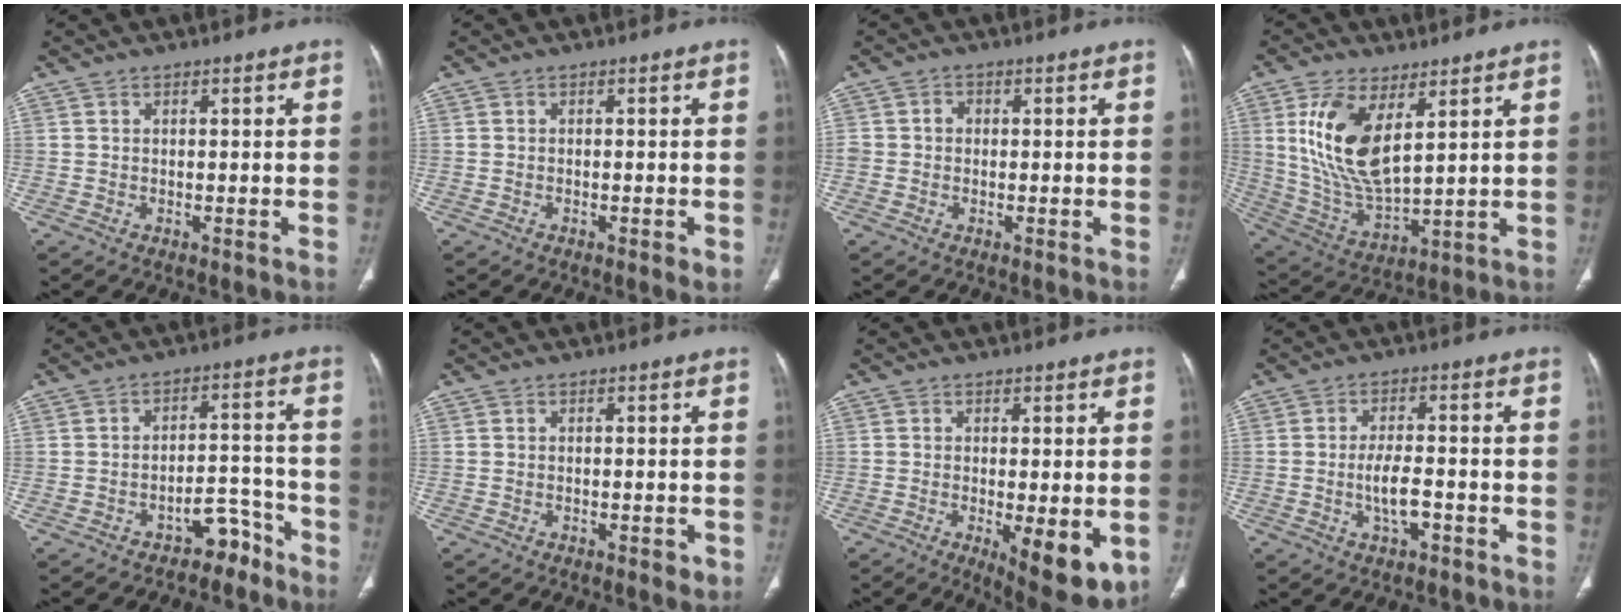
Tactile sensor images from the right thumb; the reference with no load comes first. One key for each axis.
{"total": 1.2, "fx": -0.5, "fy": 0.4, "fz": 1.0, "tx": -0.018, "ty": -0.003, "tz": -0.008}
{"total": 2.3, "fx": -0.1, "fy": 2.1, "fz": 1.0, "tx": -0.005, "ty": 0.011, "tz": -0.004}
{"total": 14.8, "fx": 5.4, "fy": 6.8, "fz": 12.0, "tx": -0.234, "ty": -0.028, "tz": 0.118}
{"total": 6.2, "fx": -4.7, "fy": 3.4, "fz": 2.0, "tx": -0.005, "ty": 0.076, "tz": -0.068}
{"total": 1.7, "fx": -0.7, "fy": 0.8, "fz": 1.3, "tx": -0.016, "ty": -0.001, "tz": -0.009}
{"total": 10.4, "fx": -2.8, "fy": 3.6, "fz": 9.4, "tx": -0.126, "ty": -0.023, "tz": -0.032}
{"total": 5.0, "fx": -1.8, "fy": 2.1, "fz": 4.1, "tx": -0.074, "ty": 0.014, "tz": -0.030}